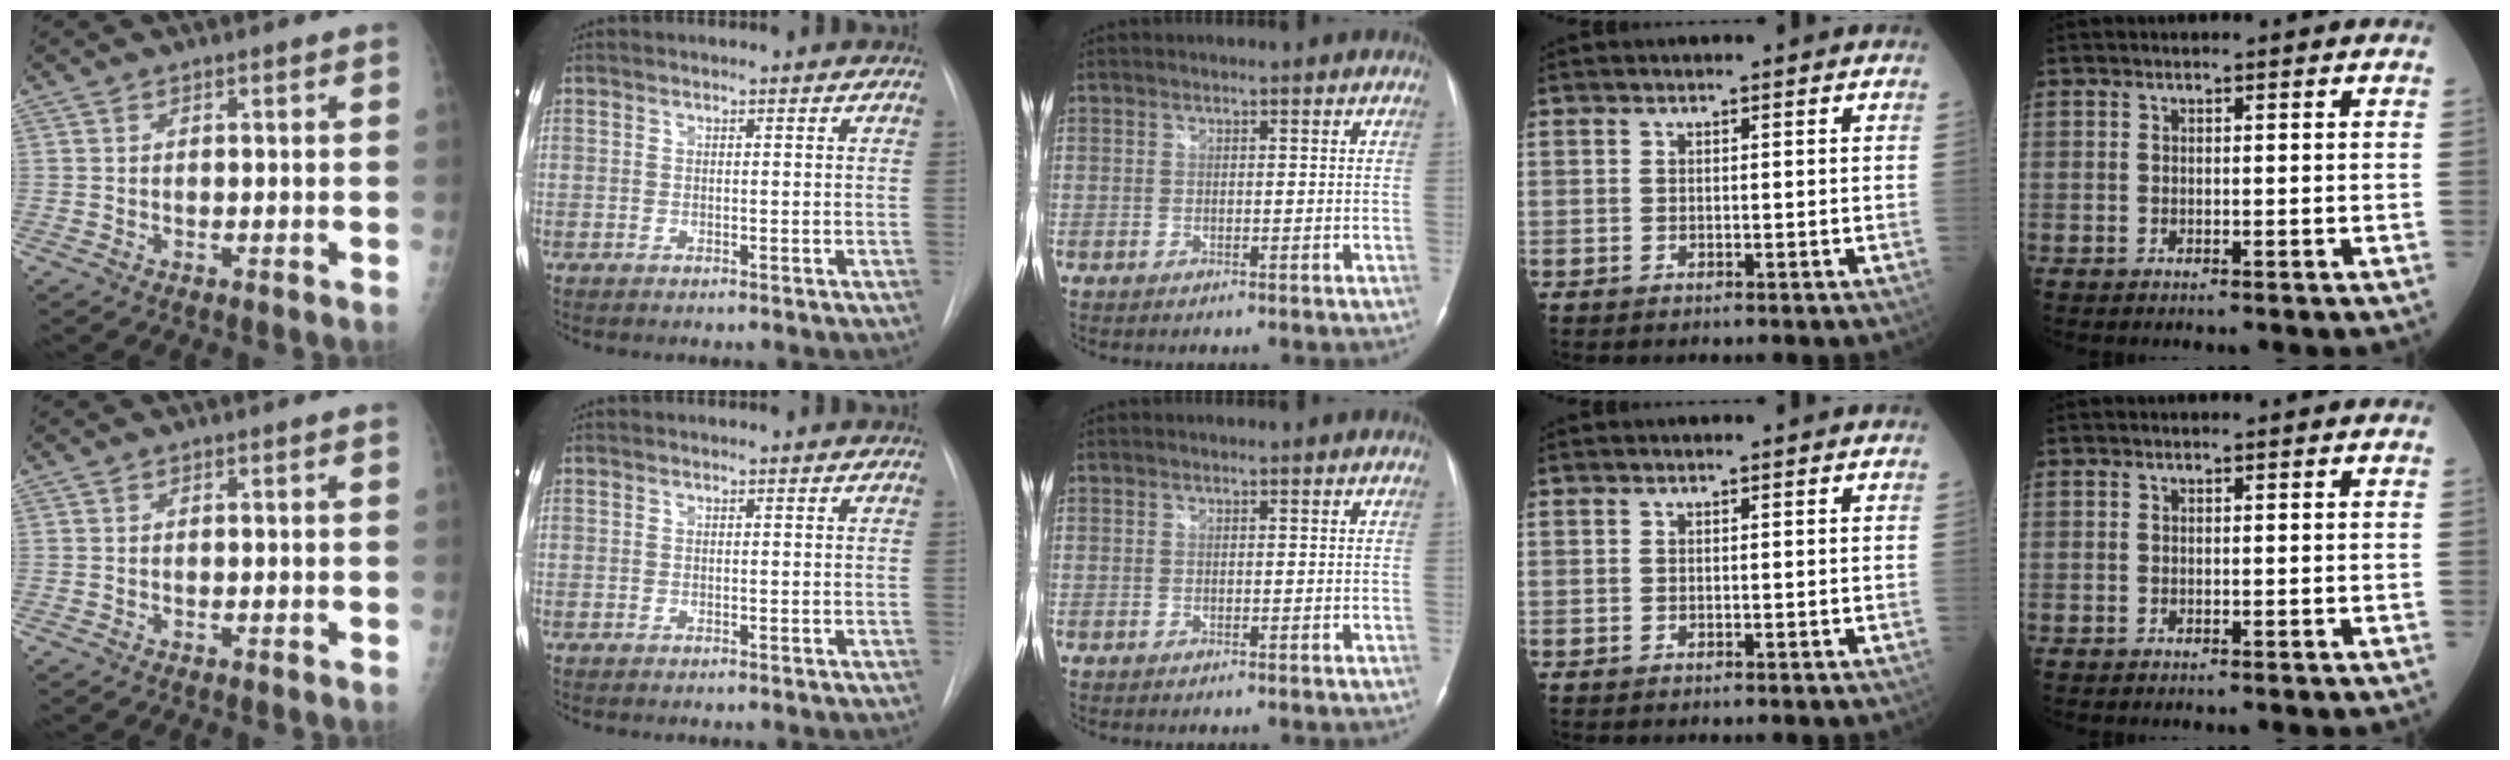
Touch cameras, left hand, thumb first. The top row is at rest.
{}